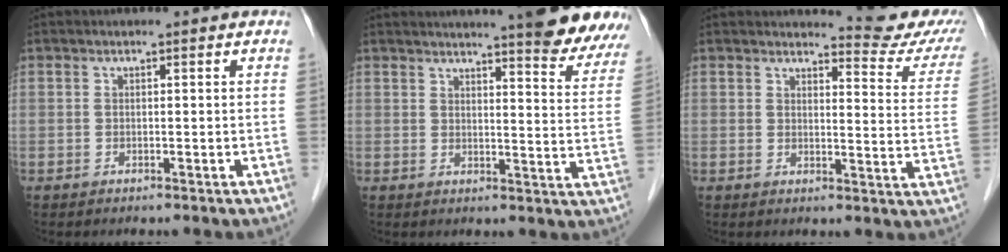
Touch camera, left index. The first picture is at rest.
{"total": 18.7, "force": [16.5, 1.7, 8.6], "torque": [-0.100, -0.049, 0.184]}
{"total": 10.2, "force": [9.8, 1.3, 2.6], "torque": [-0.014, -0.049, 0.093]}